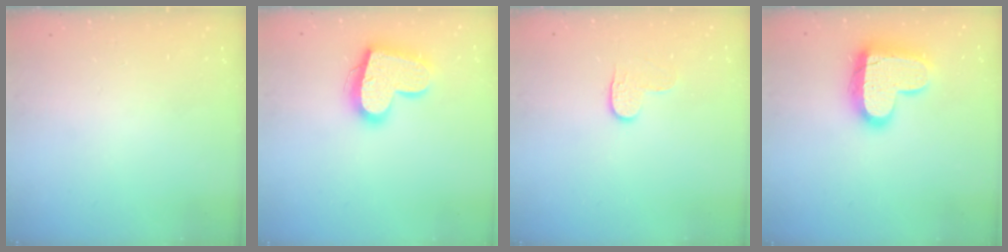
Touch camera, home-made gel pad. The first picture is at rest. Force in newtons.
{"total": 18.3, "press": 18.2, "slide": 1.4}
{"total": 4.2, "press": 4.2, "slide": 0.5}
{"total": 17.1, "press": 17.0, "slide": 1.2}